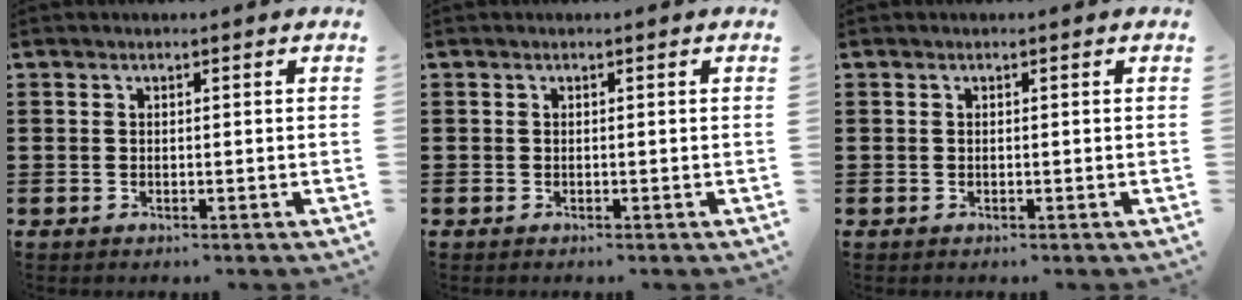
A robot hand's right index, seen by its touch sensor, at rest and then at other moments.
{"total": 0.0}
{"total": 0.0}